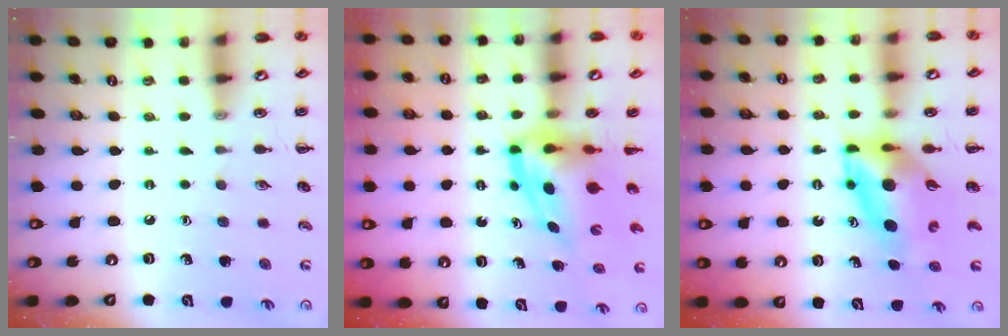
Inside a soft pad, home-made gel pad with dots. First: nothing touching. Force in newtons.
{"total": 5.6, "press": 5.3, "slide": 1.5}
{"total": 7.9, "press": 7.6, "slide": 2.3}